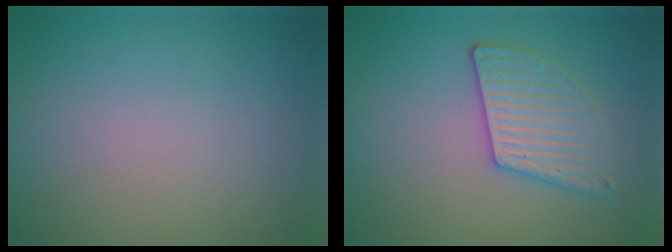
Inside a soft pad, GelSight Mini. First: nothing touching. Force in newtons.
{"total": 3.0, "press": 2.9, "slide": 0.4}